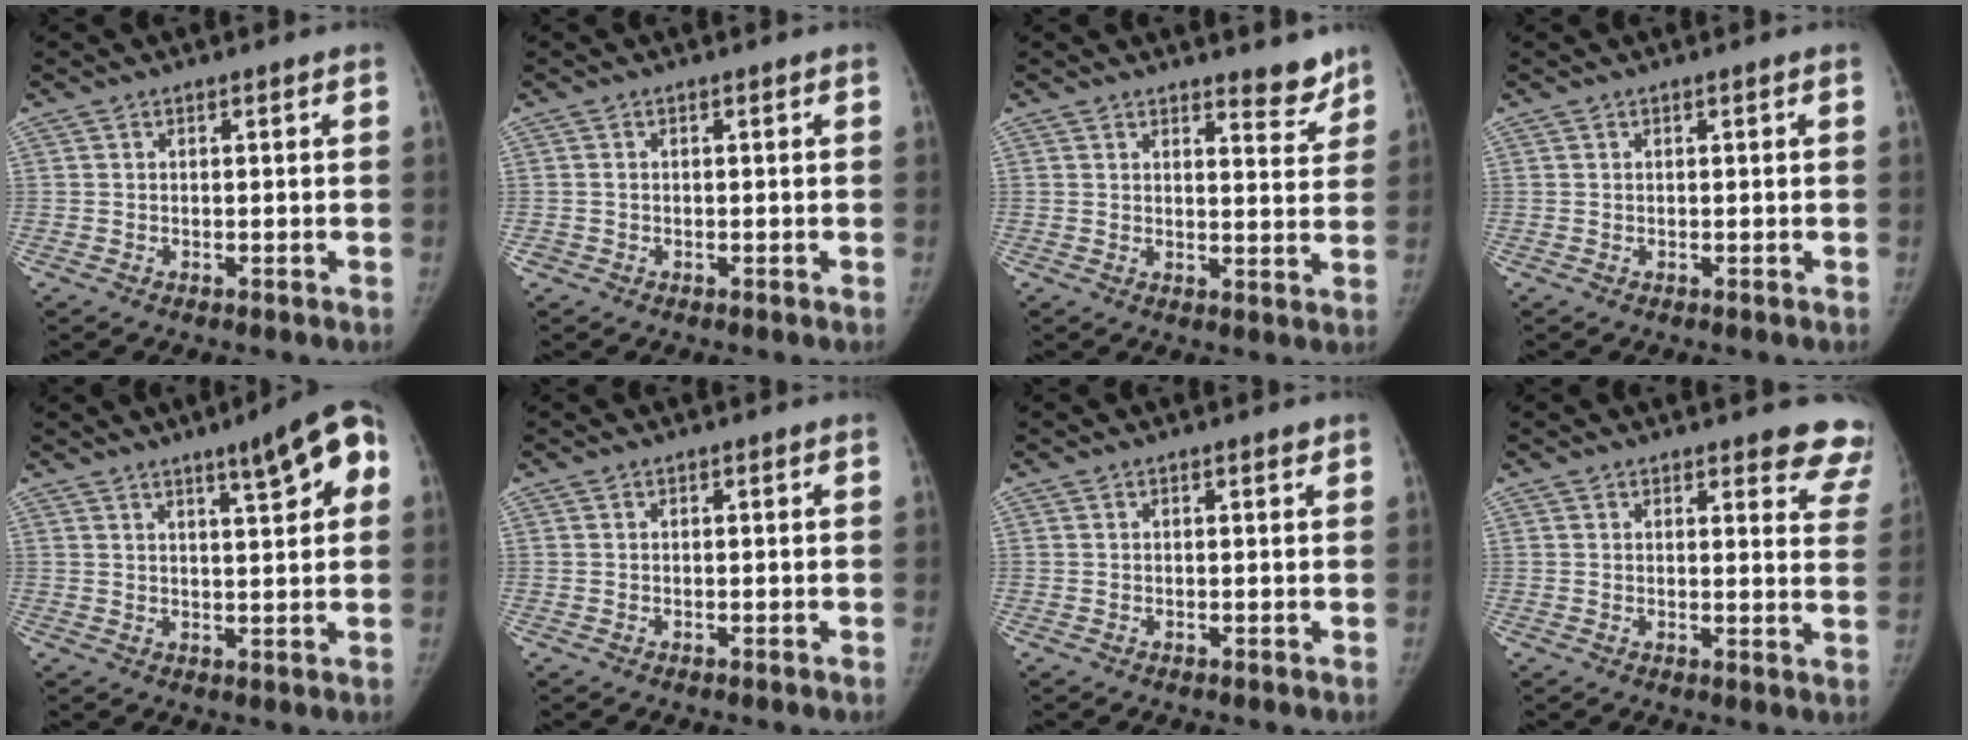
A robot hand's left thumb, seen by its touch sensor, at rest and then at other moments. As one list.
[{"total": 0.6, "force": [-0.2, 0.6, 0.0], "torque": [0.006, 0.003, -0.004]}, {"total": 4.7, "force": [4.1, 1.4, 1.7], "torque": [0.001, -0.036, 0.053]}, {"total": 0.0}, {"total": 9.8, "force": [4.0, 2.0, 8.6], "torque": [-0.101, 0.000, 0.050]}, {"total": 0.0}, {"total": 0.5, "force": [0.4, 0.2, 0.2], "torque": [-0.001, -0.002, 0.005]}, {"total": 9.8, "force": [8.9, 2.9, 2.9], "torque": [0.016, -0.055, 0.069]}]